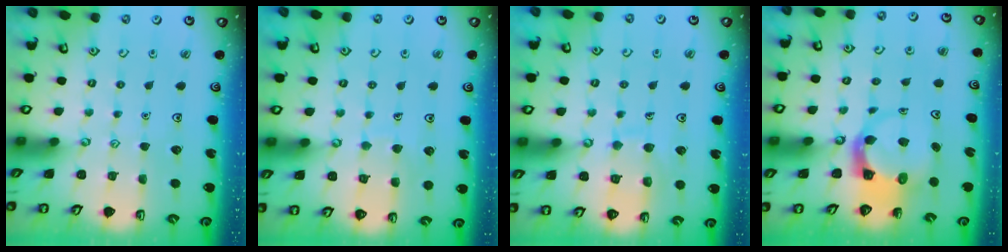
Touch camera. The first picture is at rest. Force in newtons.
{"total": 6.6, "press": 6.6, "slide": 0.5}
{"total": 8.2, "press": 8.1, "slide": 0.9}
{"total": 5.6, "press": 5.6, "slide": 0.8}